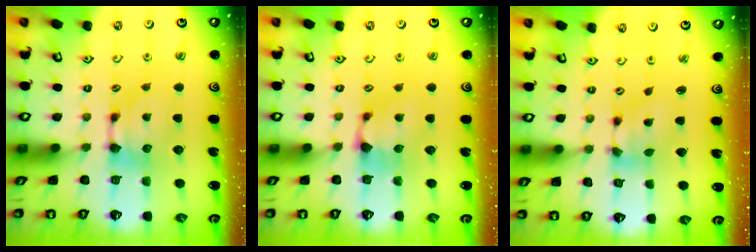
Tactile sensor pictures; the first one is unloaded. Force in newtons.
{"total": 2.4, "press": 2.3, "slide": 0.6}
{"total": 4.2, "press": 3.9, "slide": 1.7}